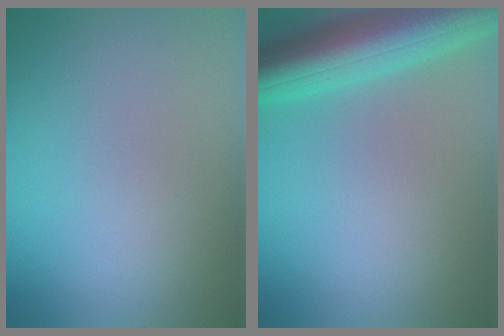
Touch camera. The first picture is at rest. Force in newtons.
{"total": 8.1, "press": 8.0, "slide": 0.4}